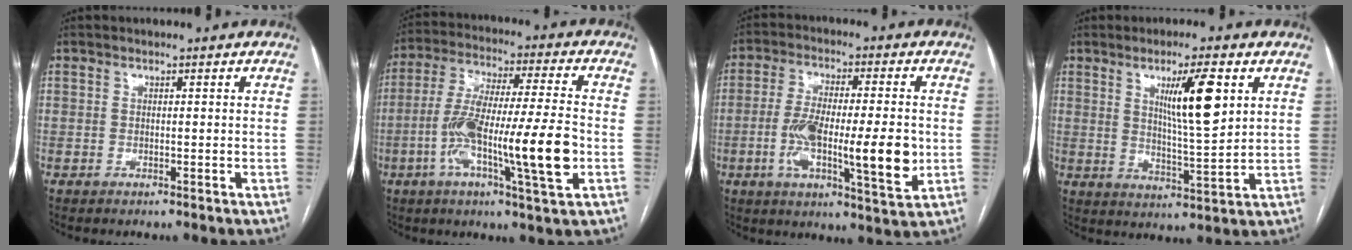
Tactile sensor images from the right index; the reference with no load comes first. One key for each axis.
{"total": 16.9, "fx": -4.2, "fy": 0.9, "fz": 16.3, "tx": -0.297, "ty": 0.000, "tz": -0.074}
{"total": 14.5, "fx": -2.2, "fy": 2.8, "fz": 14.0, "tx": -0.242, "ty": -0.005, "tz": -0.033}
{"total": 9.5, "fx": 3.7, "fy": 0.8, "fz": 8.7, "tx": -0.147, "ty": -0.008, "tz": 0.065}